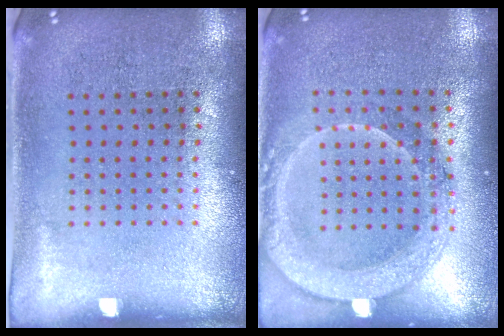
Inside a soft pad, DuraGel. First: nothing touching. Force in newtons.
{"total": 2.0, "press": 1.9, "slide": 0.8}